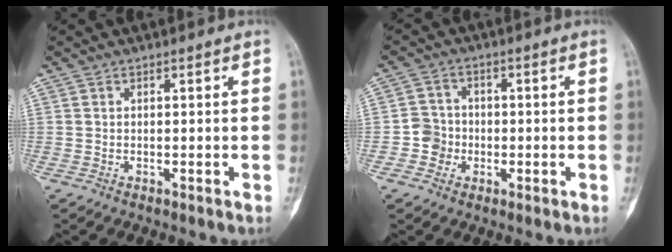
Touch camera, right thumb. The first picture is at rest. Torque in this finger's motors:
{"motor_torque": [0.62, -0.02, 0.40, -0.31, 0.15]}